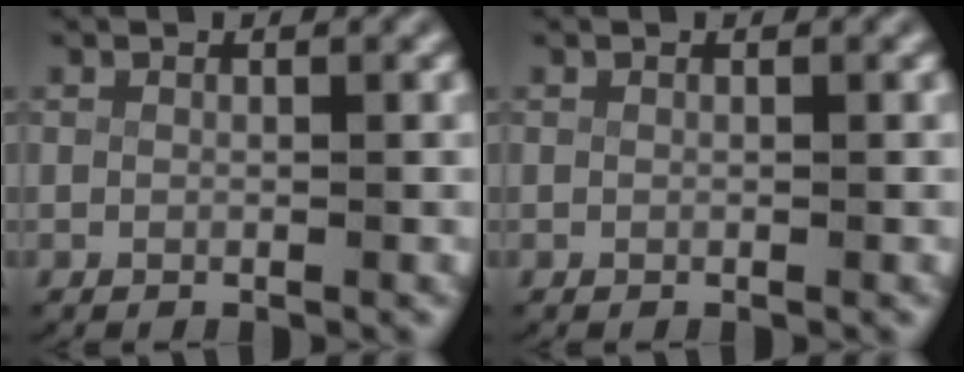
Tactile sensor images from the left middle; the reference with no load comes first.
{"total": 0.0}